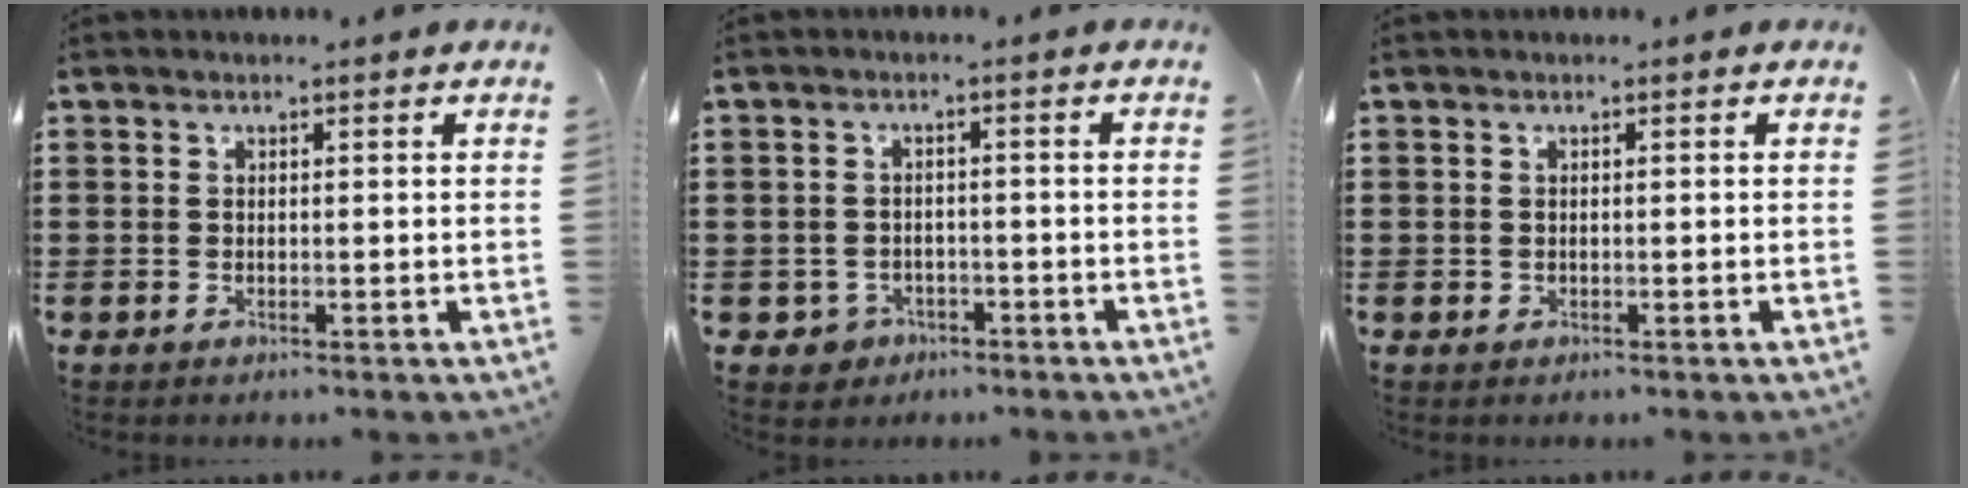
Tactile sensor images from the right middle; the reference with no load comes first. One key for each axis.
{"total": 2.1, "fx": -1.5, "fy": 1.4, "fz": 0.2, "tx": -0.012, "ty": -0.001, "tz": -0.034}
{"total": 0.0}